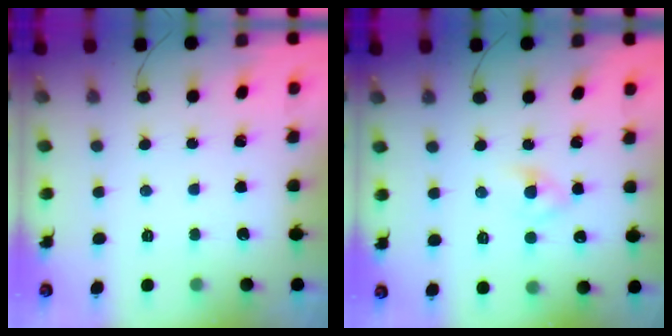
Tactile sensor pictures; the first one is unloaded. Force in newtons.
{"total": 2.6, "press": 2.4, "slide": 1.1}